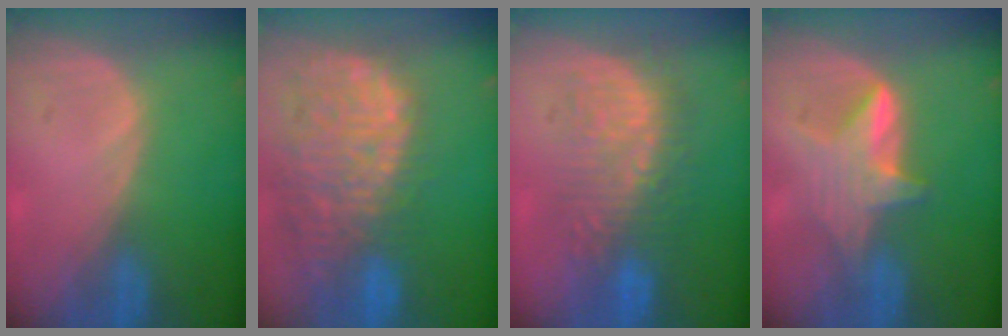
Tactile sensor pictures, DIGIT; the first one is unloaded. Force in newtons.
{"total": 14.4, "press": 11.9, "slide": 8.2}
{"total": 8.8, "press": 8.7, "slide": 1.4}
{"total": 6.0, "press": 5.7, "slide": 1.9}